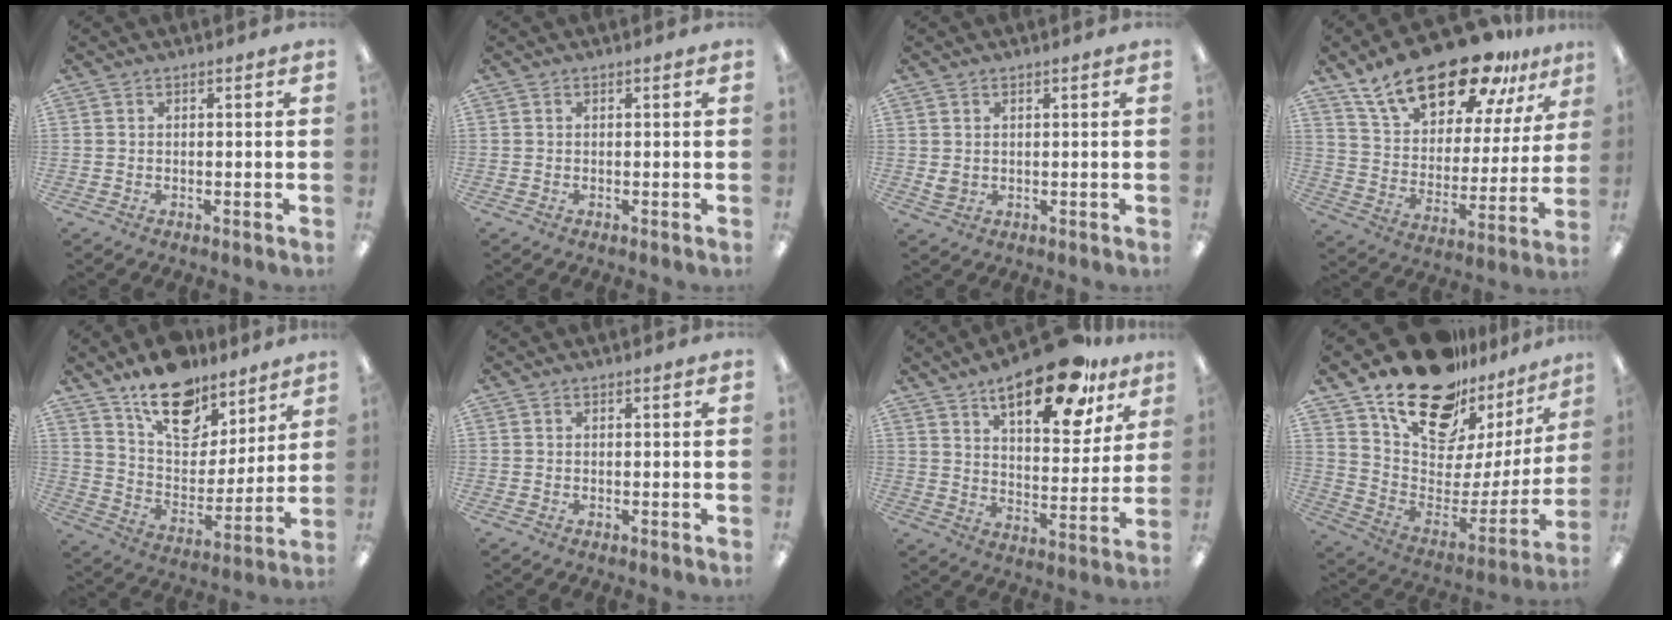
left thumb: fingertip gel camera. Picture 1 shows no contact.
{"total": 0.0}
{"total": 2.0, "force": [0.8, 1.5, 1.0], "torque": [-0.012, -0.002, 0.013]}
{"total": 22.5, "force": [16.5, 9.6, 12.0], "torque": [-0.202, -0.099, 0.285]}
{"total": 17.3, "force": [12.6, 9.1, 7.6], "torque": [-0.123, -0.081, 0.226]}
{"total": 0.0}
{"total": 19.7, "force": [13.4, 7.4, 12.4], "torque": [-0.174, -0.076, 0.215]}
{"total": 23.1, "force": [17.2, 11.2, 10.6], "torque": [-0.180, -0.110, 0.312]}